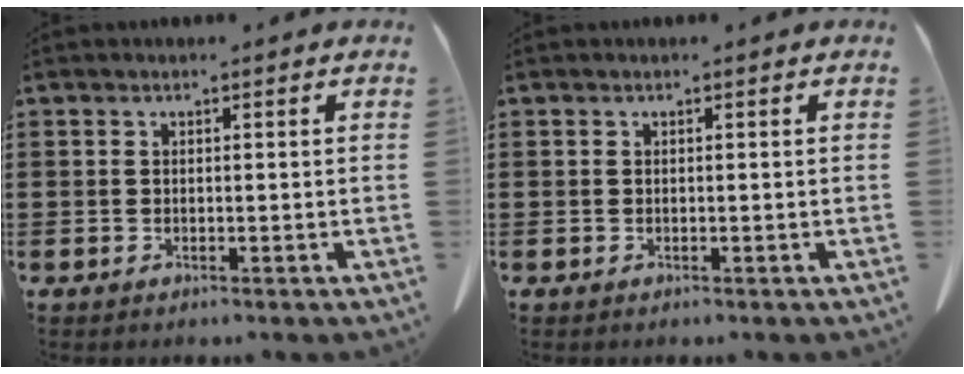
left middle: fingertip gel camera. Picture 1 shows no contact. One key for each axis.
{"total": 0.0}